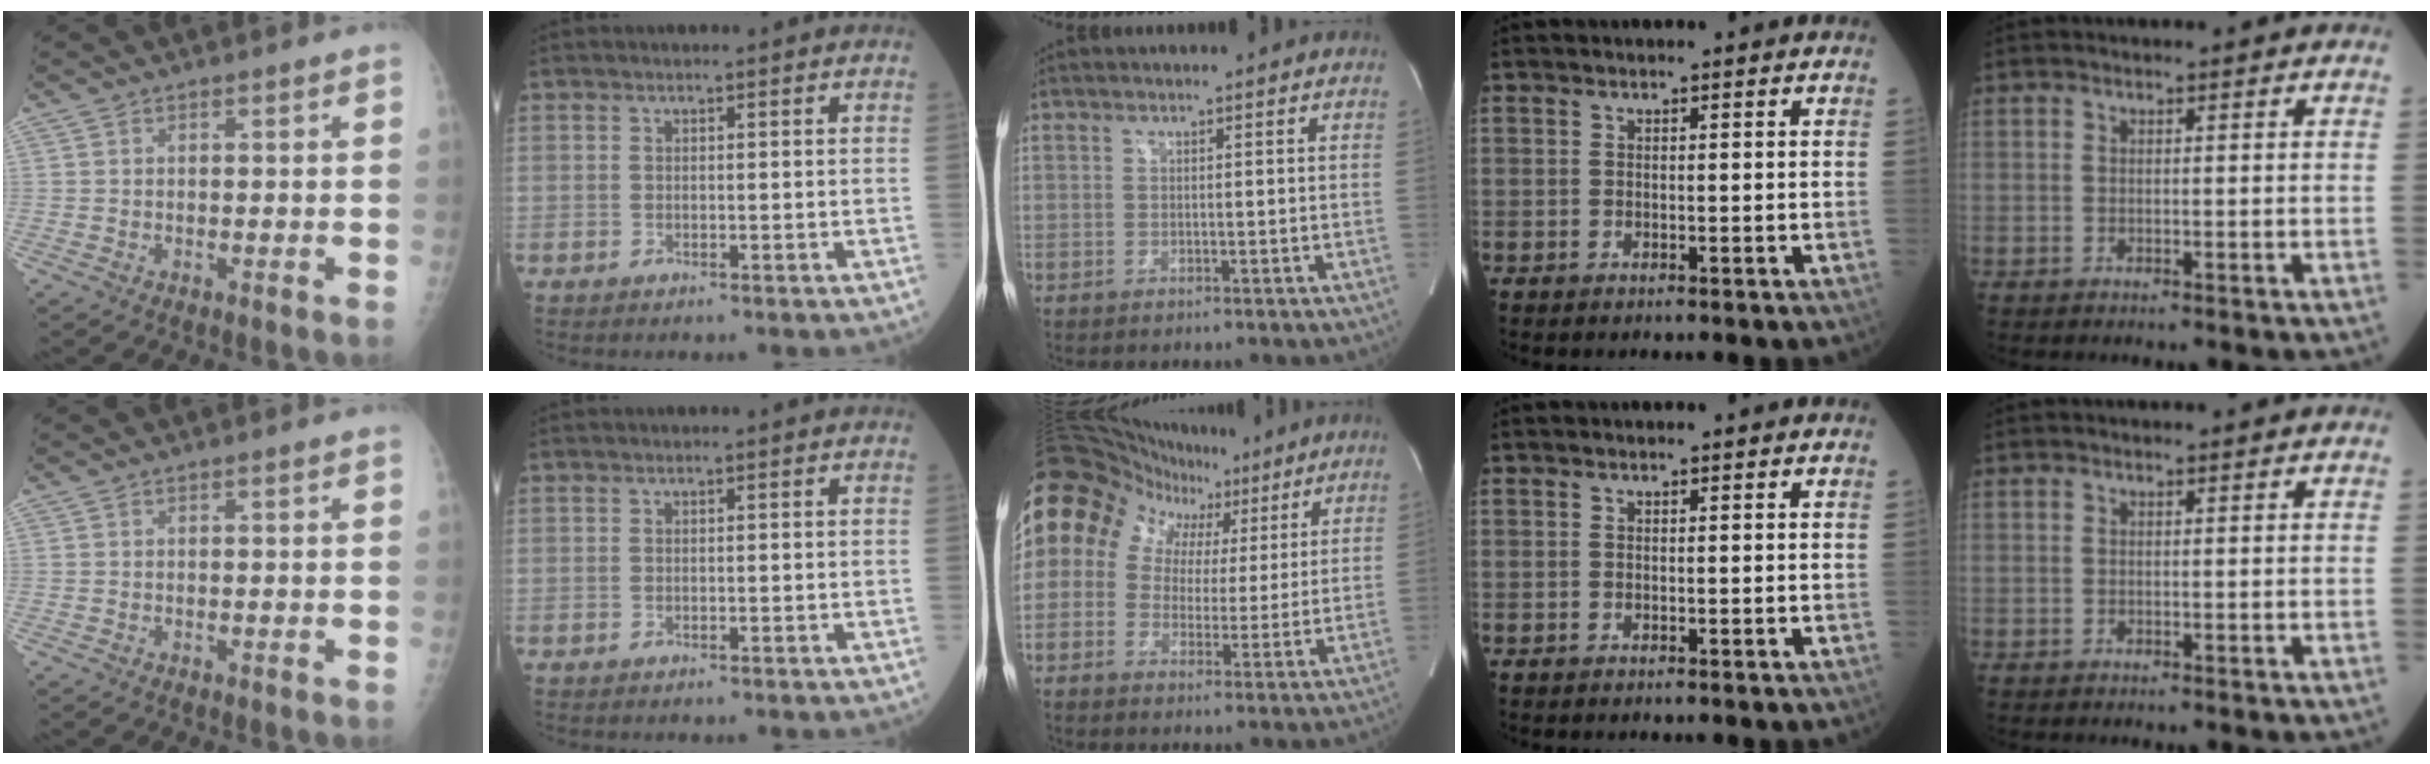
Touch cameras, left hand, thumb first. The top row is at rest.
{"middle": {"total": 16.9, "force": [6.8, 13.7, 7.3], "torque": [-0.161, 0.087, 0.117]}}